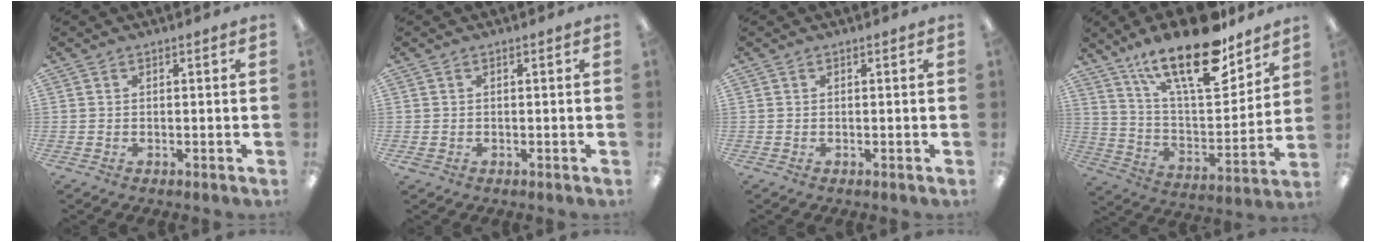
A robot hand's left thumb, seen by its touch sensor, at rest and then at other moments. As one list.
[{"total": 0.8, "force": [0.1, 0.7, 0.4], "torque": [-0.009, 0.004, 0.002]}, {"total": 0.0}, {"total": 23.7, "force": [16.0, 8.7, 15.1], "torque": [-0.246, -0.100, 0.273]}]